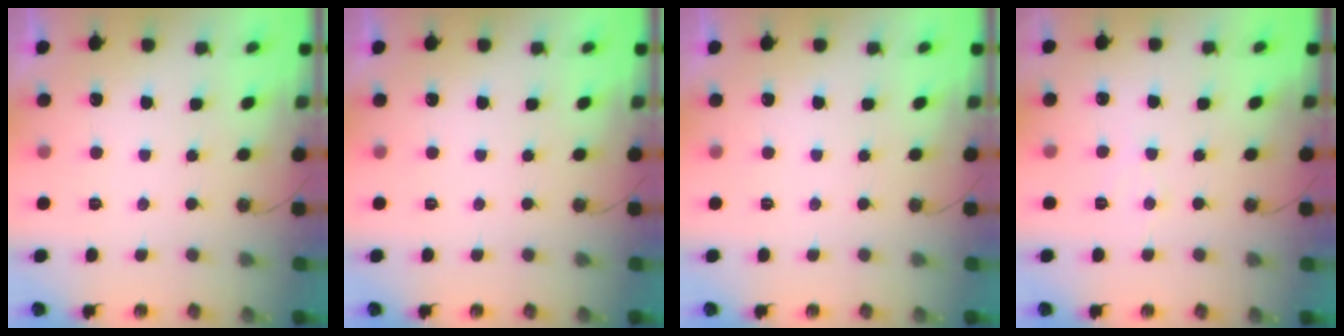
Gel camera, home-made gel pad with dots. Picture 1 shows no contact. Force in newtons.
{"total": 0.0}
{"total": 0.0}
{"total": 5.2, "press": 5.2, "slide": 0.8}